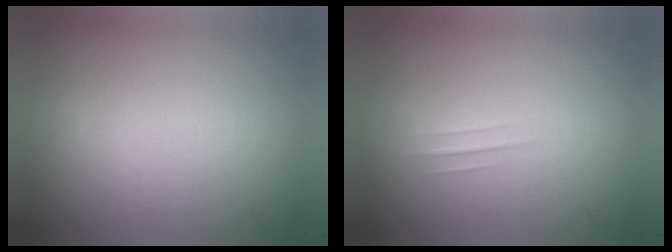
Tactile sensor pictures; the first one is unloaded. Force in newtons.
{"total": 1.1}